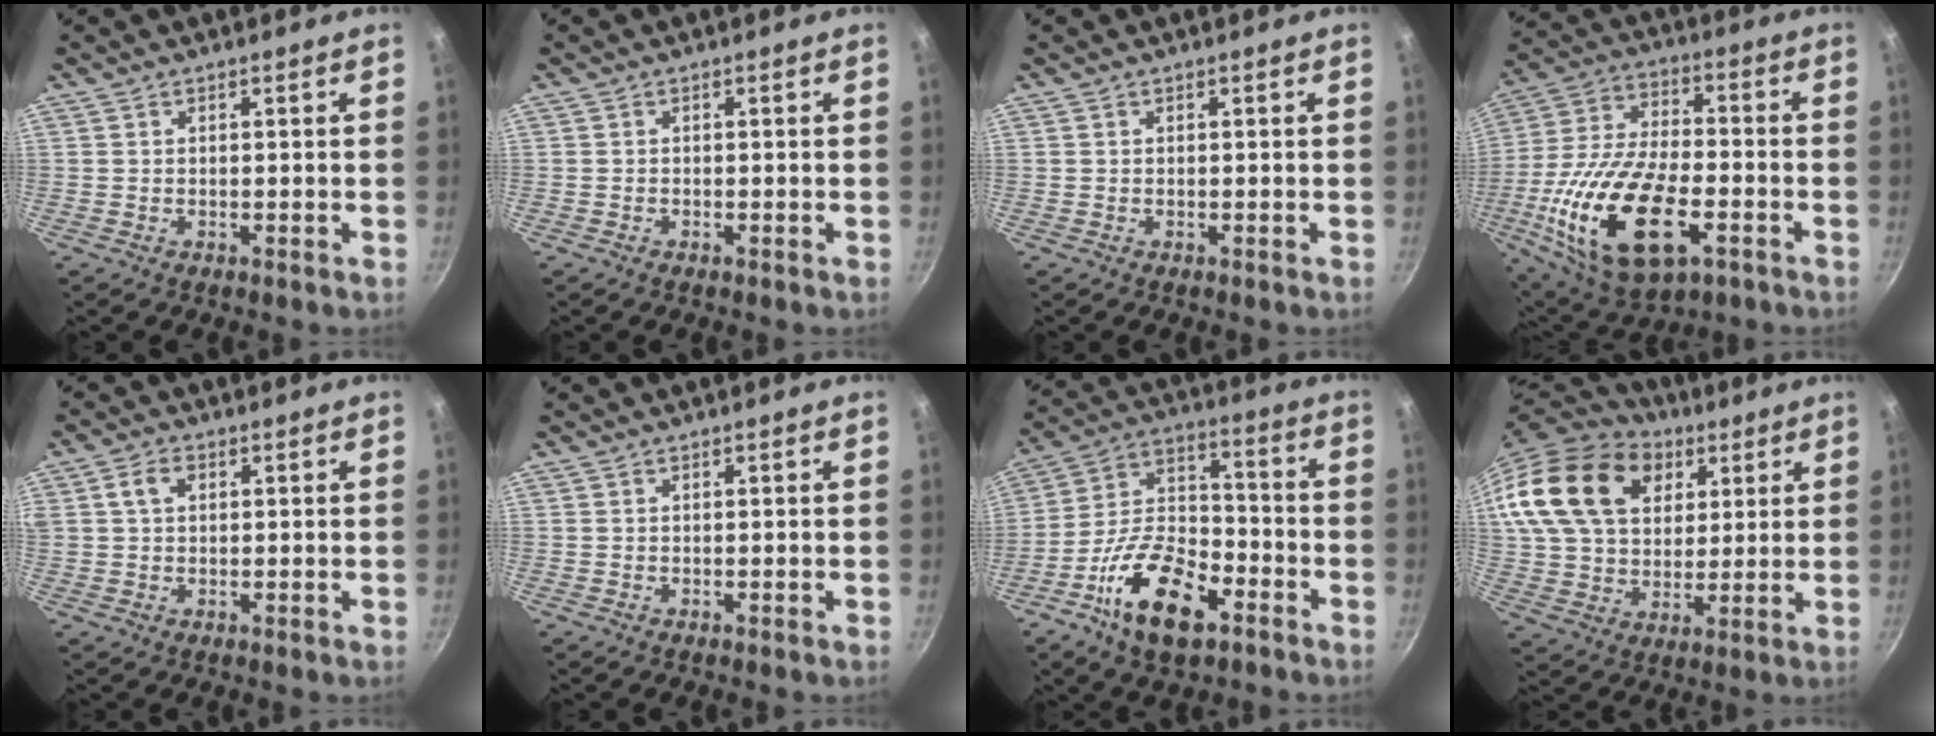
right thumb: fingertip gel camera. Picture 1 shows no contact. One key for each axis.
{"total": 0.0}
{"total": 0.0}
{"total": 24.4, "fx": -7.6, "fy": 12.2, "fz": 19.7, "tx": -0.383, "ty": 0.012, "tz": -0.133}
{"total": 4.3, "fx": 1.3, "fy": 2.9, "fz": 3.0, "tx": -0.051, "ty": 0.007, "tz": 0.020}
{"total": 0.0}
{"total": 17.4, "fx": -8.8, "fy": 8.7, "fz": 12.2, "tx": -0.208, "ty": 0.050, "tz": -0.172}
{"total": 25.8, "fx": 10.3, "fy": 18.2, "fz": 15.2, "tx": -0.283, "ty": 0.006, "tz": 0.185}